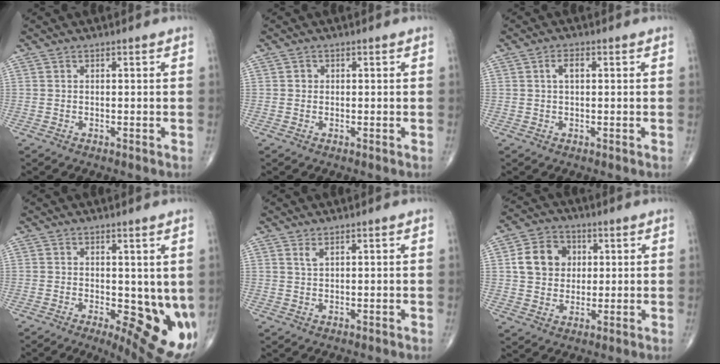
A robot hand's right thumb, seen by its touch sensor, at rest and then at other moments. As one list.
[{"total": 0.9, "force": [0.1, 0.9, 0.2], "torque": [0.001, 0.002, 0.000]}, {"total": 2.5, "force": [0.5, 1.2, 2.1], "torque": [-0.037, 0.008, 0.009]}, {"total": 13.5, "force": [-1.7, 5.4, 12.2], "torque": [-0.147, -0.026, -0.011]}, {"total": 1.3, "force": [0.9, 0.4, 0.9], "torque": [-0.019, 0.000, 0.021]}, {"total": 10.0, "force": [2.0, 8.3, 5.2], "torque": [-0.063, 0.001, 0.030]}]